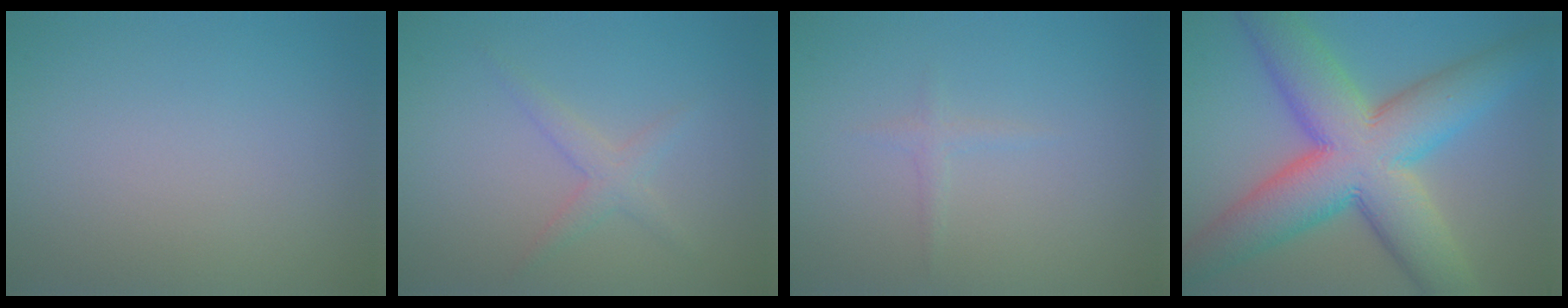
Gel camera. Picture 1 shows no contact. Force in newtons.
{"total": 1.9, "press": 1.9, "slide": 0.1}
{"total": 0.8, "press": 0.8, "slide": 0.1}
{"total": 13.2, "press": 13.2, "slide": 0.4}